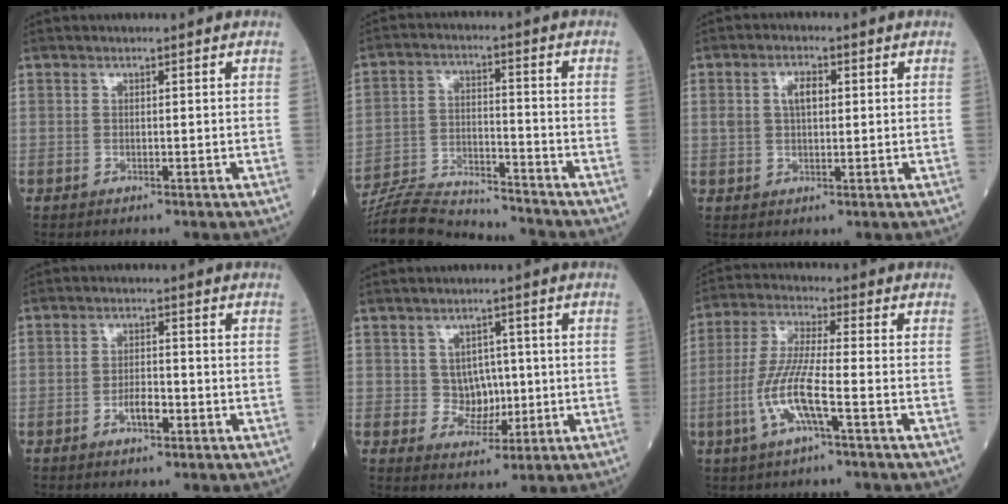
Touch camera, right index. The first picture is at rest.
{"total": 14.8, "force": [-14.4, 1.1, 3.2], "torque": [-0.061, 0.008, -0.239]}
{"total": 3.7, "force": [0.8, 1.8, 3.1], "torque": [-0.065, 0.014, 0.019]}
{"total": 3.1, "force": [-1.4, 1.0, 2.5], "torque": [-0.044, 0.004, -0.026]}
{"total": 4.4, "force": [0.1, 3.9, 2.0], "torque": [-0.020, 0.006, 0.009]}
{"total": 8.8, "force": [-3.1, 0.5, 8.2], "torque": [-0.172, -0.002, -0.065]}